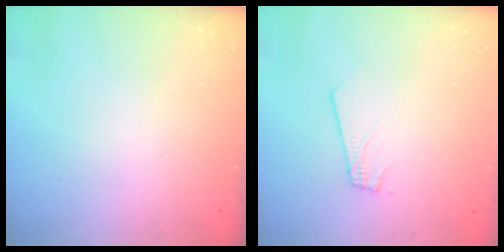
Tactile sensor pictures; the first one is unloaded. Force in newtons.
{"total": 2.0, "press": 2.0, "slide": 0.1}